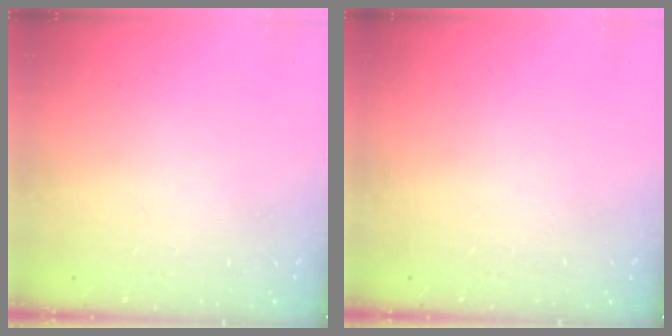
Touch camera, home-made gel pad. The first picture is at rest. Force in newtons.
{"total": 0.0}